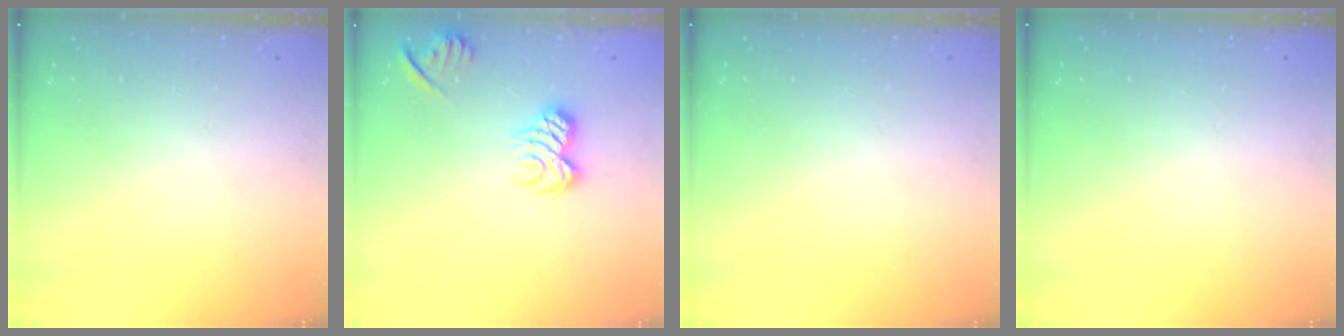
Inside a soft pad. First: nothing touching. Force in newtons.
{"total": 9.3, "press": 9.3, "slide": 0.3}
{"total": 0.0}
{"total": 0.0}